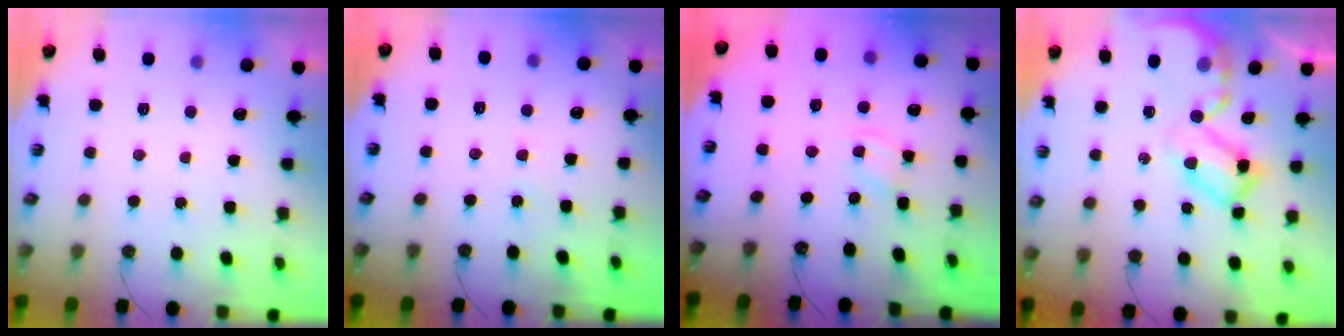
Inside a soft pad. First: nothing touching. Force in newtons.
{"total": 1.9, "press": 1.9, "slide": 0.2}
{"total": 2.9, "press": 2.9, "slide": 0.4}
{"total": 9.5, "press": 9.4, "slide": 0.8}